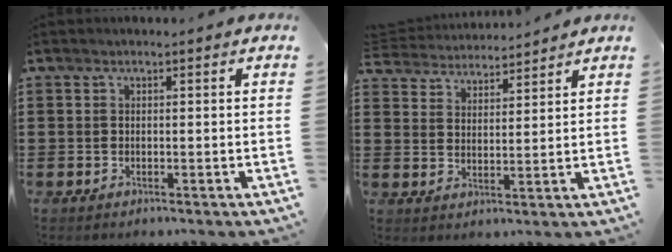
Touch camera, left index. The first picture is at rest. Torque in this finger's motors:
{"motor_torque": [0.30, 0.31, -0.30, -0.10]}